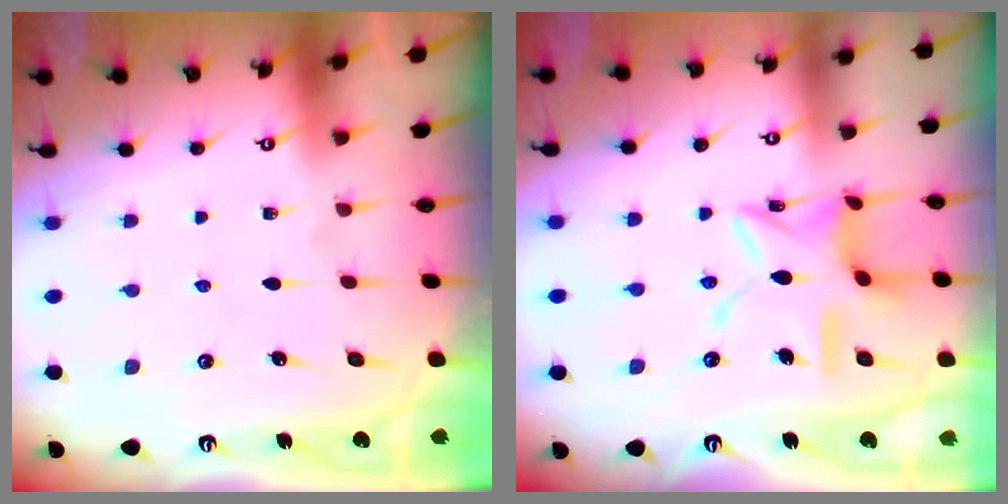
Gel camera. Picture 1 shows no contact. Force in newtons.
{"total": 13.4, "press": 13.3, "slide": 1.2}